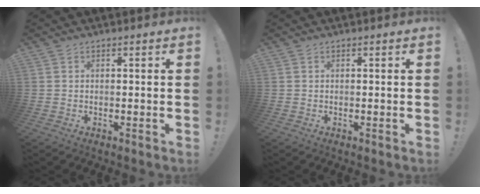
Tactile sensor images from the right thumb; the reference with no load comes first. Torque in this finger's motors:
{"motor_torque": [-0.05, 0.05, -0.10, 0.10, 0.04]}